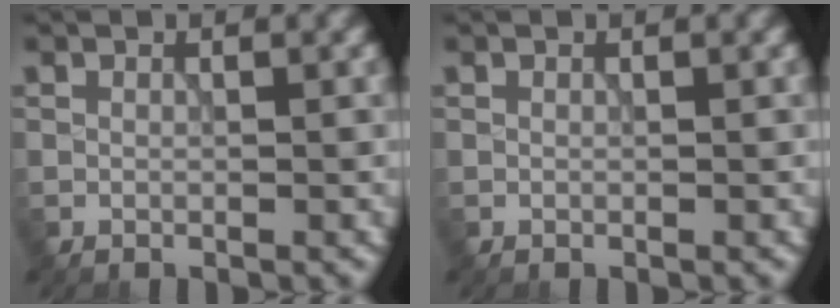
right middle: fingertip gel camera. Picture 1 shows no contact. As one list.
[{"total": 0.0}]